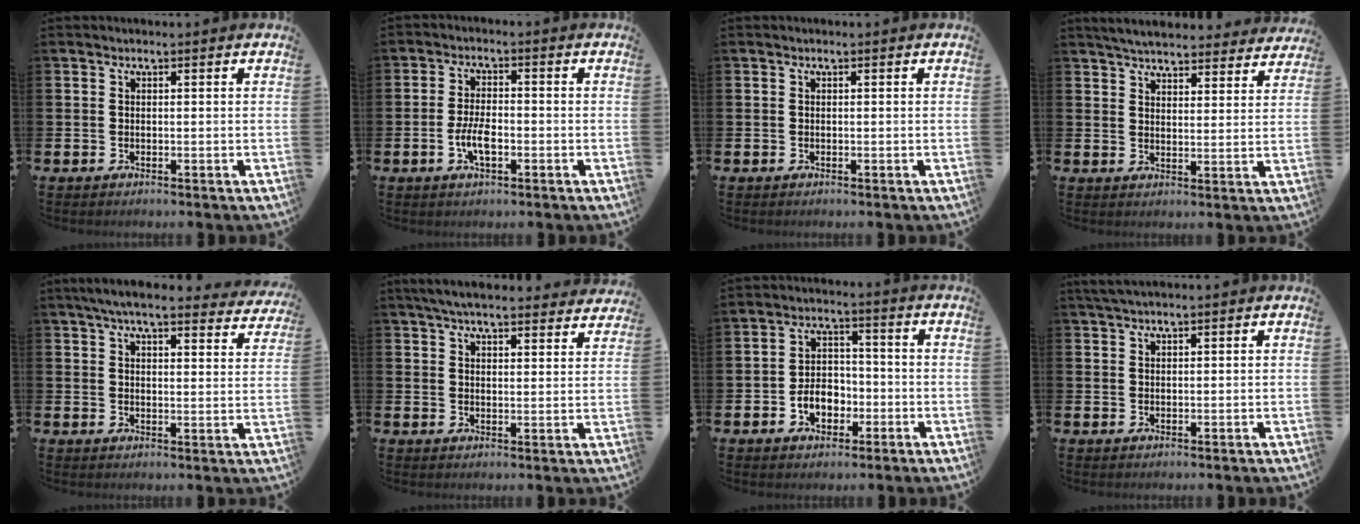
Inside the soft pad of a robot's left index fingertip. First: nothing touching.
{"total": 4.2, "force": [-1.1, 1.7, 3.7], "torque": [-0.067, 0.002, -0.022]}
{"total": 0.0}
{"total": 5.1, "force": [5.0, 0.9, 0.7], "torque": [-0.027, -0.032, 0.087]}
{"total": 5.8, "force": [5.4, 0.8, 2.2], "torque": [-0.047, -0.026, 0.093]}
{"total": 5.7, "force": [5.4, 0.8, 1.6], "torque": [-0.042, -0.023, 0.097]}
{"total": 4.8, "force": [-1.8, 3.5, 2.6], "torque": [-0.034, 0.003, -0.041]}
{"total": 2.1, "force": [1.8, 0.3, 1.0], "torque": [-0.019, 0.003, 0.033]}